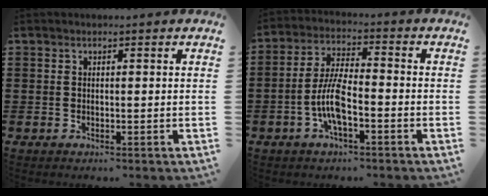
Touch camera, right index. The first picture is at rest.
{"total": 7.4, "force": [-2.6, 2.3, 6.5], "torque": [-0.150, -0.006, -0.055]}